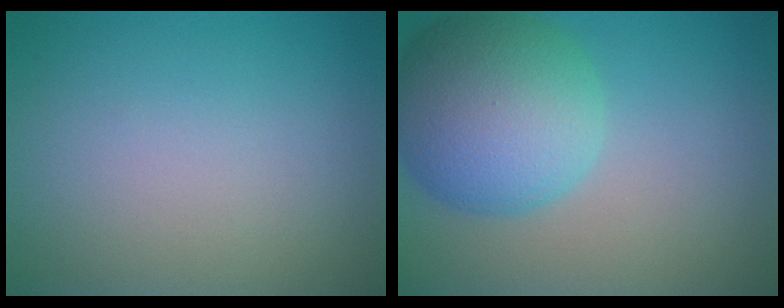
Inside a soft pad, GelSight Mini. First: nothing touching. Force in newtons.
{"total": 9.5, "press": 9.5, "slide": 0.4}